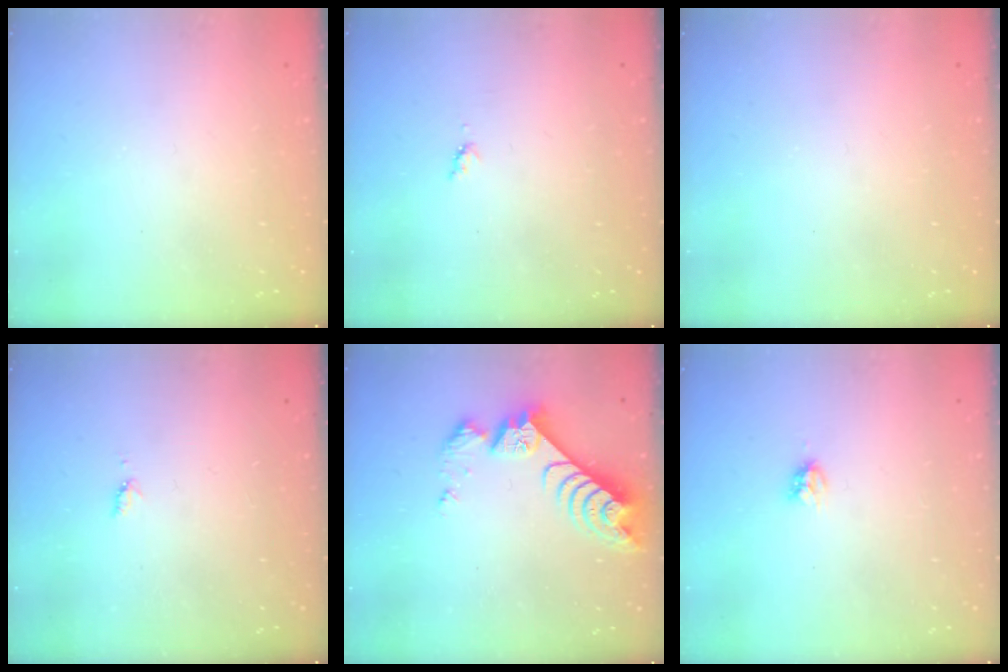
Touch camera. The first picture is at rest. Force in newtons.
{"total": 3.8, "press": 3.8, "slide": 0.4}
{"total": 0.0}
{"total": 4.1, "press": 4.0, "slide": 0.6}
{"total": 8.3, "press": 8.3, "slide": 0.8}
{"total": 3.9, "press": 3.9, "slide": 0.4}